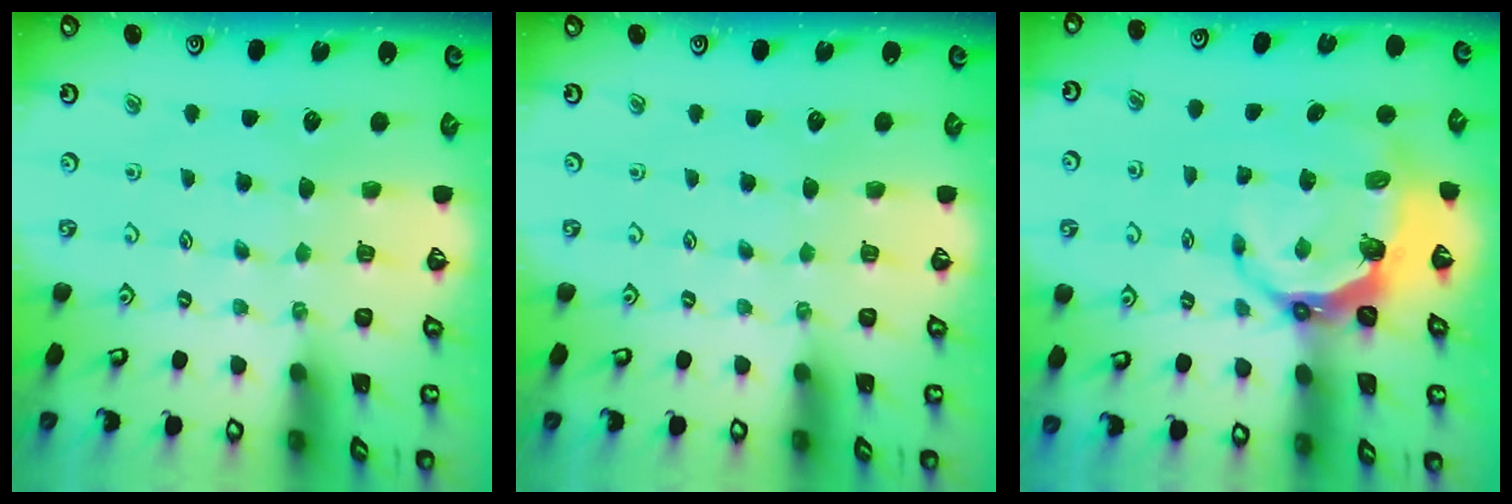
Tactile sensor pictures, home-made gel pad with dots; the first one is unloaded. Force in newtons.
{"total": 0.0}
{"total": 7.0, "press": 5.6, "slide": 4.2}